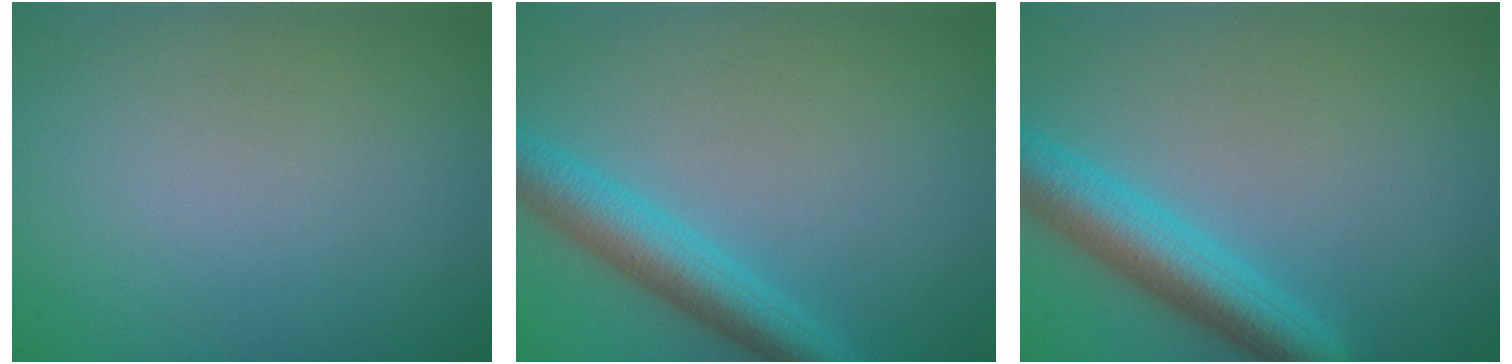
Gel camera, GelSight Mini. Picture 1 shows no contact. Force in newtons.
{"total": 4.9, "press": 4.9, "slide": 0.2}
{"total": 5.6, "press": 5.6, "slide": 0.3}